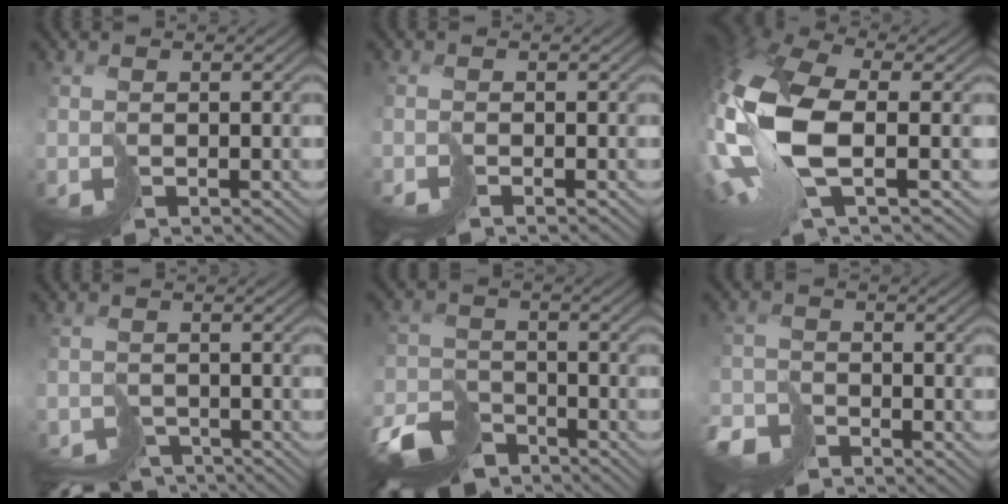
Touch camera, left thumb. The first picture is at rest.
{"total": 1.3, "force": [-1.1, -0.6, -0.2], "torque": [0.010, 0.003, -0.026]}
{"total": 14.5, "force": [-1.1, 6.0, 13.1], "torque": [-0.322, -0.009, -0.023]}
{"total": 4.7, "force": [-4.4, 1.5, 0.8], "torque": [0.001, -0.016, -0.073]}
{"total": 9.8, "force": [-8.2, 3.9, 3.8], "torque": [-0.077, -0.012, -0.153]}
{"total": 4.7, "force": [-4.1, 1.8, 1.4], "torque": [-0.023, 0.000, -0.093]}